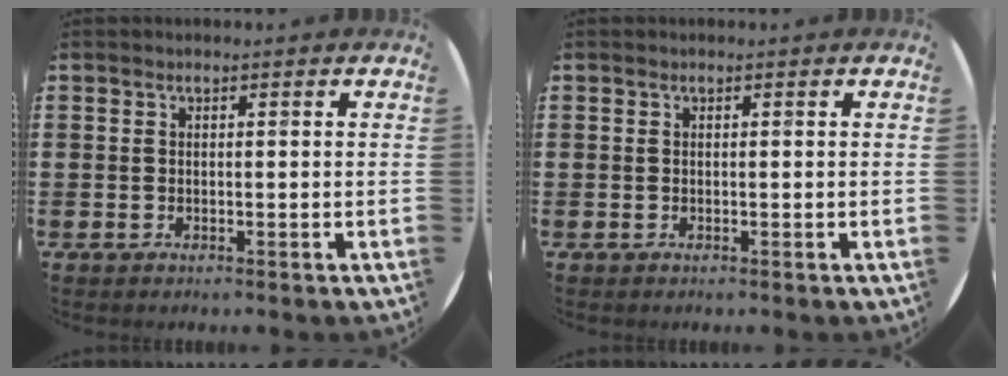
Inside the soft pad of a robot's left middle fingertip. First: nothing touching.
{"total": 0.0}